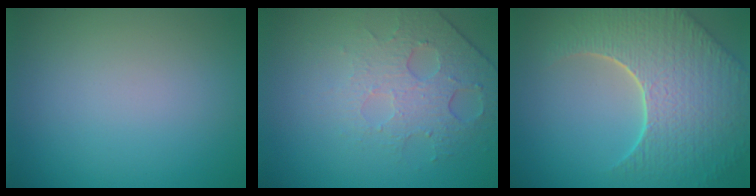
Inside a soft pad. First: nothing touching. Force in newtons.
{"total": 4.9, "press": 3.1, "slide": 3.7}
{"total": 8.8, "press": 6.2, "slide": 6.2}